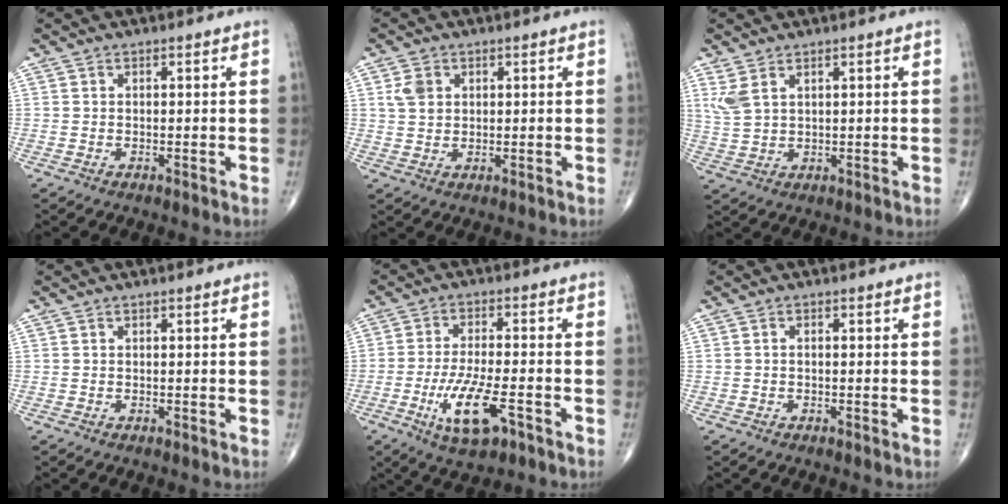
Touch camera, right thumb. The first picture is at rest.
{"total": 3.7, "force": [1.2, 2.9, 2.0], "torque": [-0.024, 0.001, 0.027]}
{"total": 4.1, "force": [2.3, 2.0, 2.7], "torque": [-0.060, -0.001, 0.059]}
{"total": 0.0}
{"total": 10.2, "force": [-4.5, 3.2, 8.6], "torque": [-0.167, 0.008, -0.075]}
{"total": 0.5, "force": [-0.2, 0.3, 0.4], "torque": [-0.005, 0.001, -0.007]}